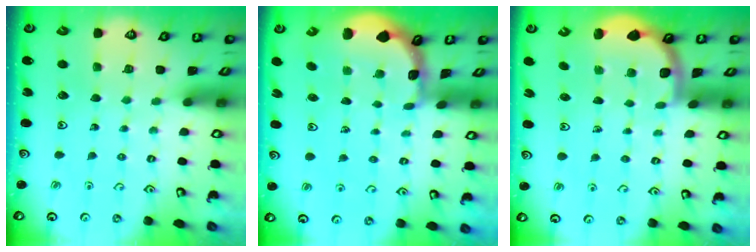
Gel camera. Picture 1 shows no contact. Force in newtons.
{"total": 1.5, "press": 1.5, "slide": 0.1}
{"total": 2.2, "press": 2.2, "slide": 0.1}